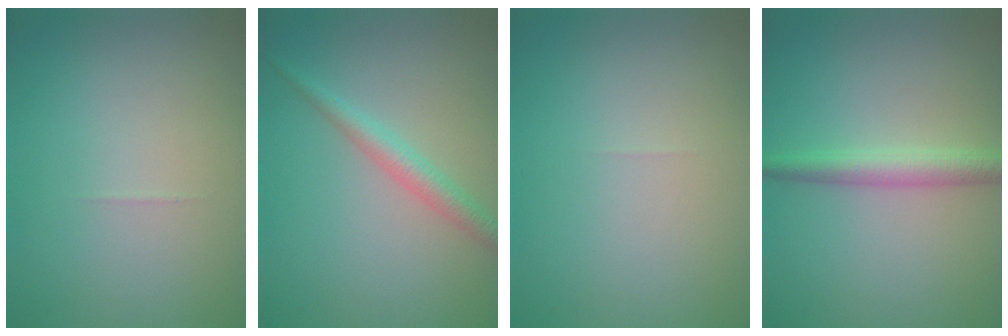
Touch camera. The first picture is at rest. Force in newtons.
{"total": 2.3, "press": 2.3, "slide": 0.1}
{"total": 0.0}
{"total": 2.8, "press": 2.8, "slide": 0.0}